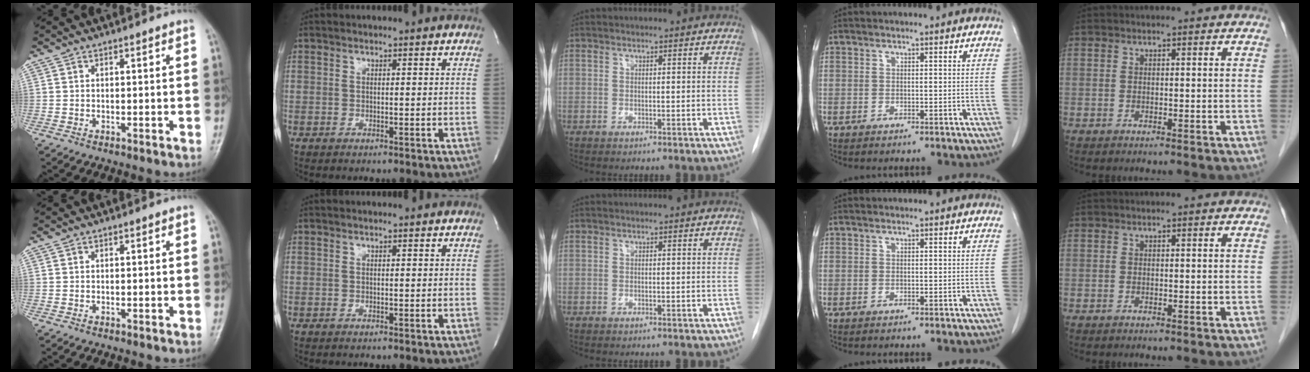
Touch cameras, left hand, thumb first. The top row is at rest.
{}